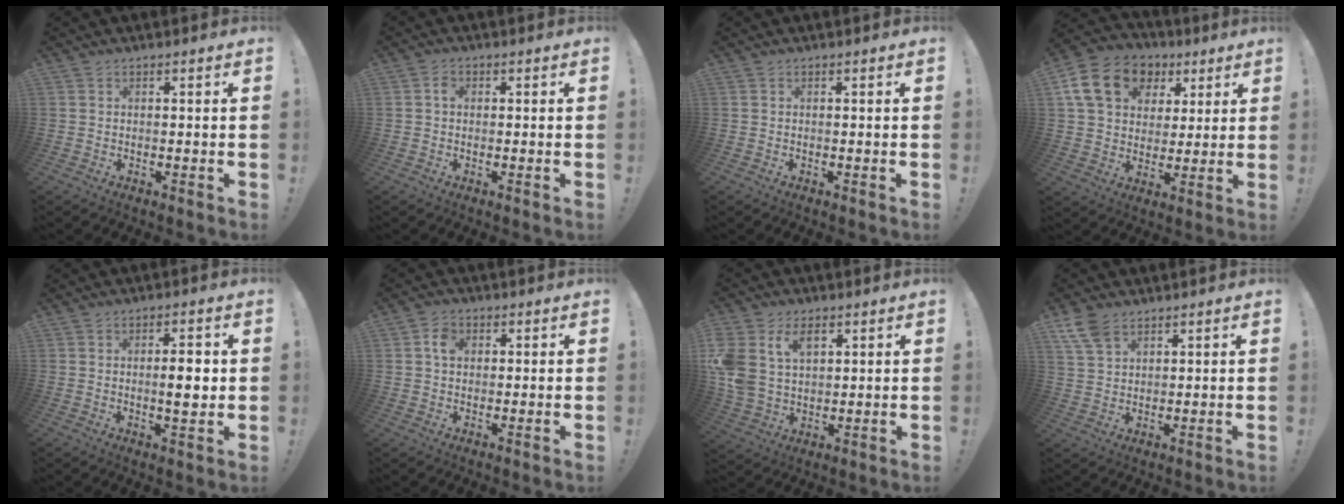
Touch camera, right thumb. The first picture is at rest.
{"total": 1.3, "force": [-0.2, 1.1, 0.6], "torque": [-0.008, 0.005, -0.005]}
{"total": 0.0}
{"total": 17.8, "force": [6.8, 13.7, 9.2], "torque": [-0.136, -0.016, 0.137]}
{"total": 5.5, "force": [-0.1, 1.5, 5.3], "torque": [-0.074, -0.001, -0.008]}
{"total": 3.6, "force": [0.7, 2.8, 2.2], "torque": [-0.026, 0.001, 0.009]}
{"total": 12.1, "force": [5.2, 8.7, 6.7], "torque": [-0.140, -0.022, 0.103]}
{"total": 7.1, "force": [4.5, 3.8, 3.9], "torque": [-0.069, -0.016, 0.089]}